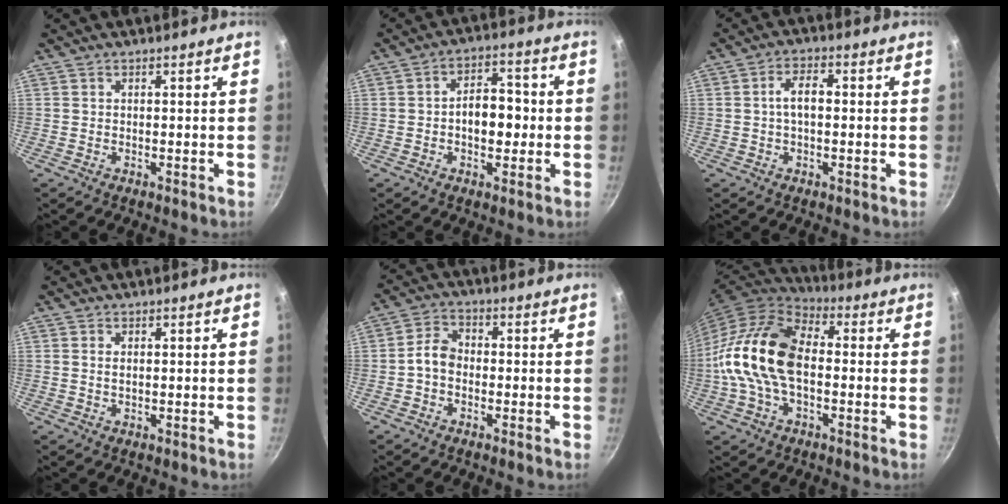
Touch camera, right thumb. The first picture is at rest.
{"total": 8.0, "force": [-0.9, 5.0, 6.2], "torque": [-0.056, 0.021, -0.019]}
{"total": 4.7, "force": [0.0, 2.4, 4.0], "torque": [-0.071, 0.018, -0.004]}
{"total": 1.2, "force": [0.3, 0.6, 1.0], "torque": [-0.018, 0.001, 0.004]}
{"total": 6.3, "force": [-1.3, 4.7, 4.0], "torque": [-0.059, 0.027, -0.041]}
{"total": 18.4, "force": [-1.3, 11.3, 14.4], "torque": [-0.263, 0.035, -0.041]}